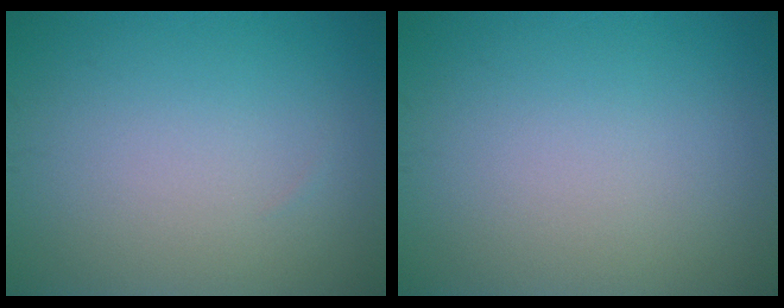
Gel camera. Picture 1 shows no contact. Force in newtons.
{"total": 0.0}